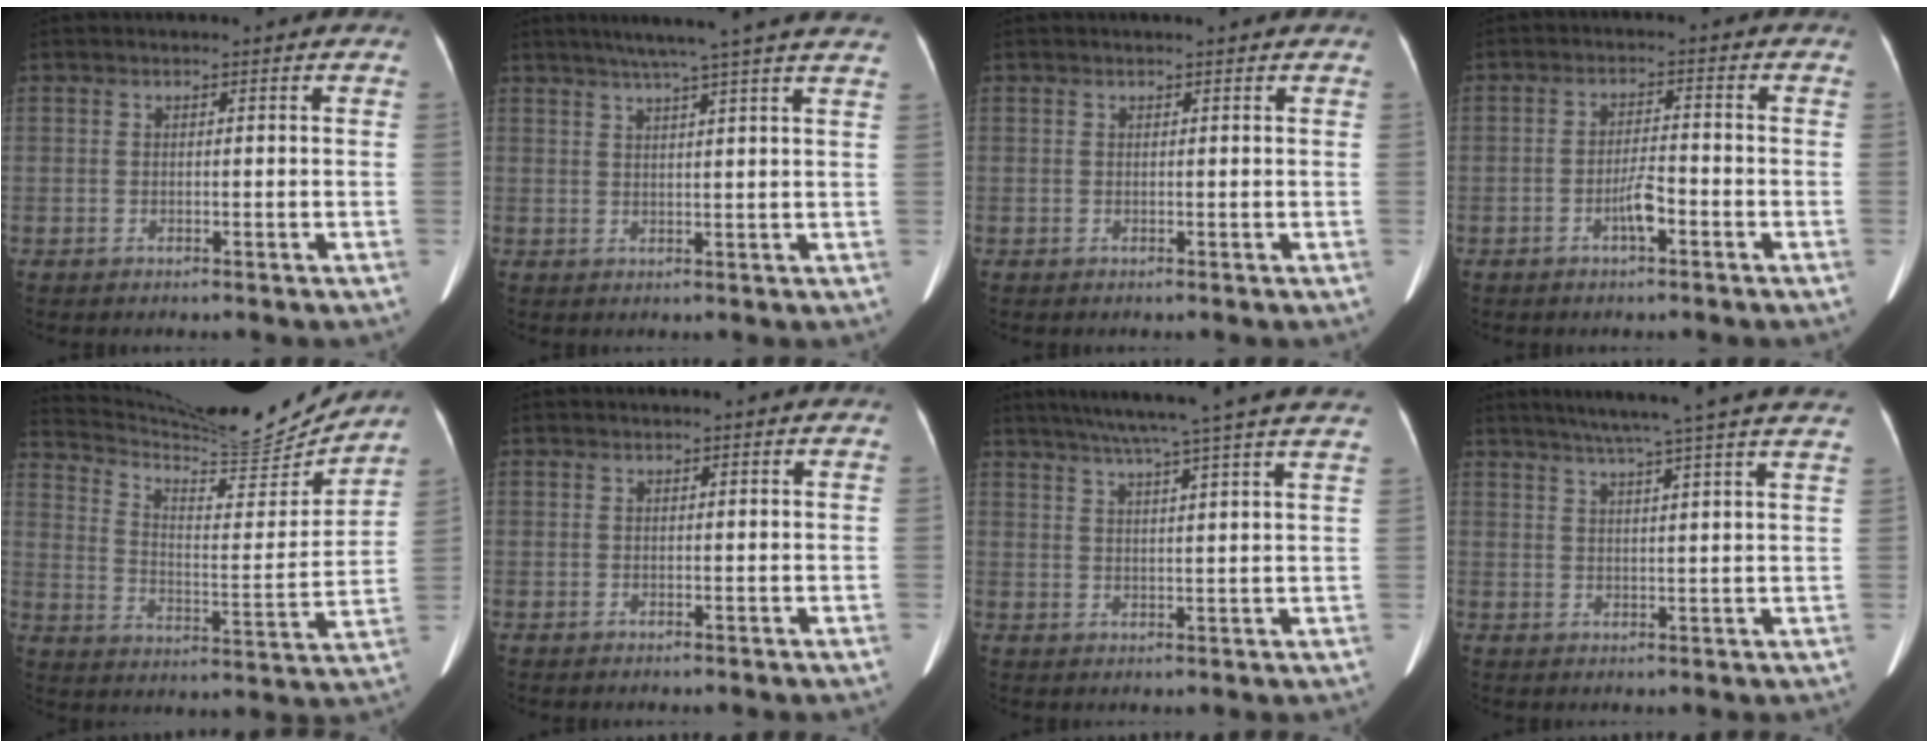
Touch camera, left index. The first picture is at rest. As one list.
[{"total": 14.0, "force": [11.5, -1.0, 7.9], "torque": [-0.123, 0.018, 0.140]}, {"total": 1.1, "force": [1.0, -0.1, 0.5], "torque": [-0.009, 0.010, 0.014]}, {"total": 3.5, "force": [-1.9, 0.6, 2.9], "torque": [-0.055, 0.001, -0.036]}, {"total": 20.2, "force": [19.2, 1.6, 6.1], "torque": [-0.116, -0.042, 0.280]}, {"total": 0.8, "force": [0.7, -0.1, 0.3], "torque": [-0.007, 0.007, 0.010]}, {"total": 18.6, "force": [15.9, -1.4, 9.6], "torque": [-0.158, 0.003, 0.203]}, {"total": 16.9, "force": [14.3, -1.2, 9.0], "torque": [-0.144, 0.005, 0.178]}]